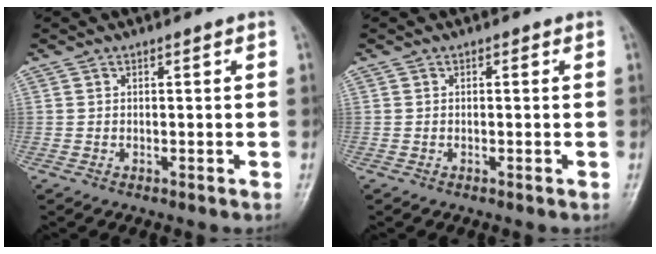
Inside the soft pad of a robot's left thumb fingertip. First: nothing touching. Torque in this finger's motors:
{"motor_torque": [-0.11, 0.14, -0.04, -0.10, 0.00]}